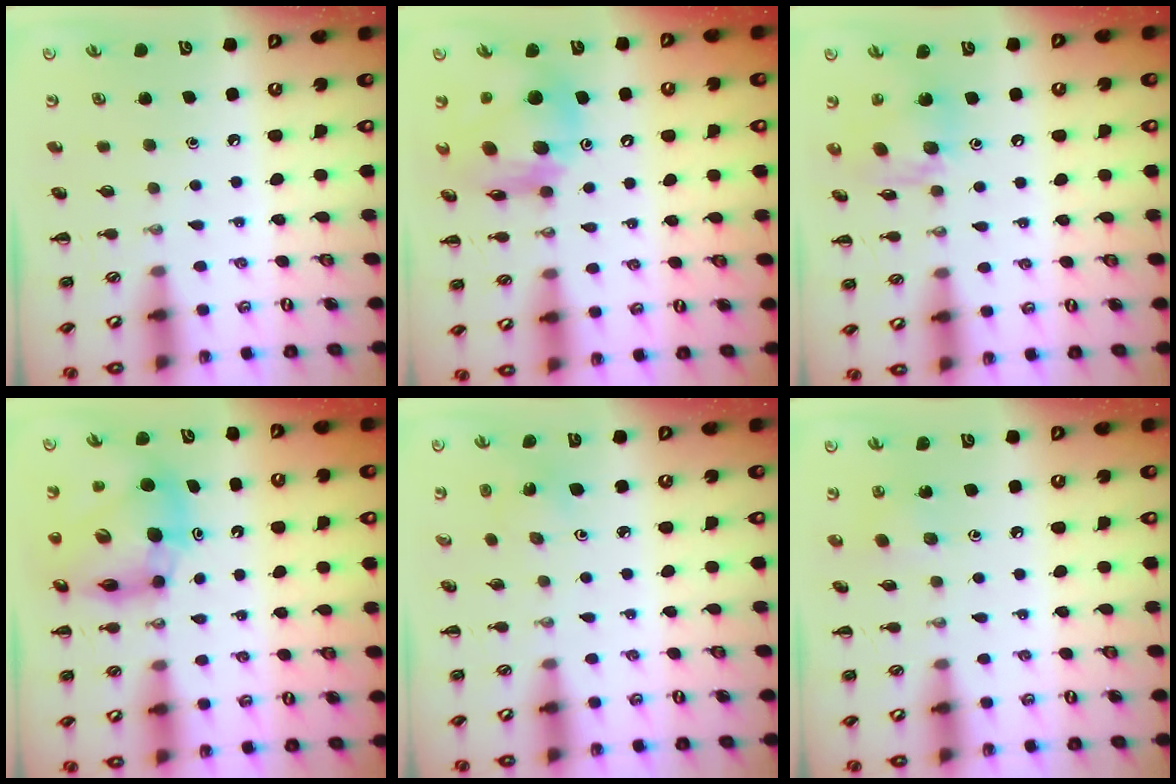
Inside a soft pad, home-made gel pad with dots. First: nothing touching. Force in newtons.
{"total": 13.2, "press": 12.7, "slide": 3.8}
{"total": 12.0, "press": 11.9, "slide": 1.6}
{"total": 13.5, "press": 12.8, "slide": 4.3}
{"total": 3.4, "press": 3.3, "slide": 0.9}
{"total": 2.4, "press": 2.3, "slide": 0.7}